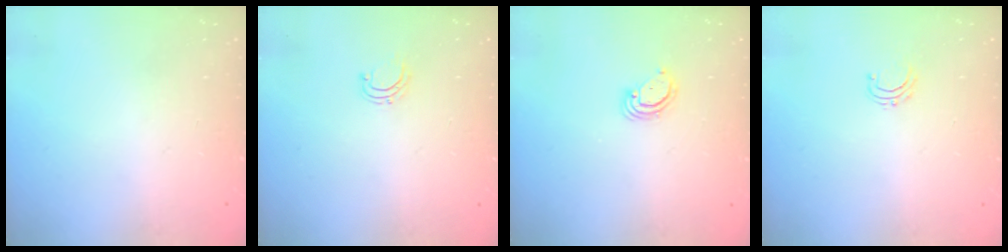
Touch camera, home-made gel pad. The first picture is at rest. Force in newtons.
{"total": 4.3, "press": 4.3, "slide": 0.3}
{"total": 2.9, "press": 2.9, "slide": 0.2}
{"total": 4.0, "press": 4.0, "slide": 0.3}